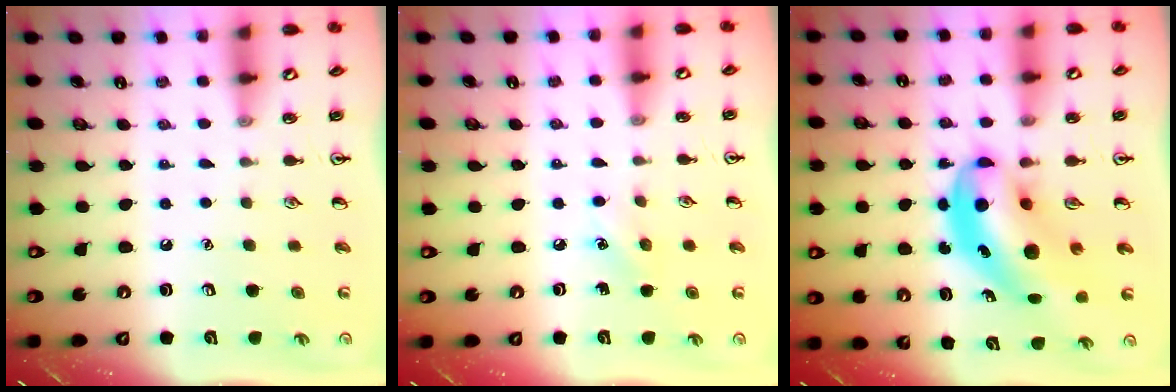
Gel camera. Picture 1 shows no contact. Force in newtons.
{"total": 4.8, "press": 4.6, "slide": 1.4}
{"total": 10.3, "press": 9.9, "slide": 3.0}